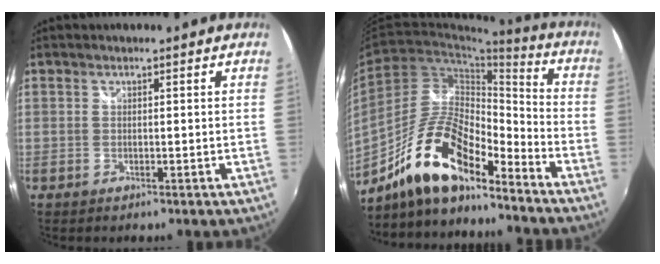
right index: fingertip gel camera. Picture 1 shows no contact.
{"total": 16.1, "force": [-11.8, 4.1, 10.2], "torque": [-0.193, 0.004, -0.222]}